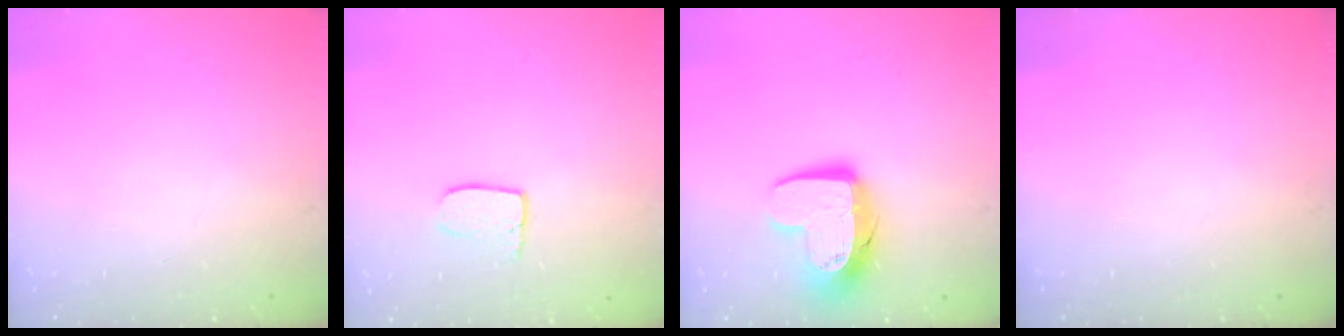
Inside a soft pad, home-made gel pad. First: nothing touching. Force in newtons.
{"total": 5.5, "press": 5.5, "slide": 0.3}
{"total": 12.4, "press": 12.4, "slide": 1.0}
{"total": 0.0}